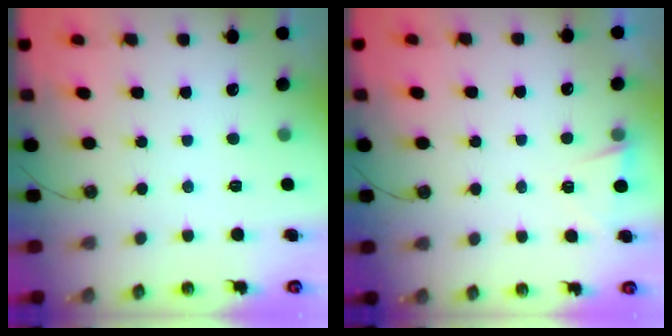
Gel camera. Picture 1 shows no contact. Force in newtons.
{"total": 1.5, "press": 1.3, "slide": 0.8}